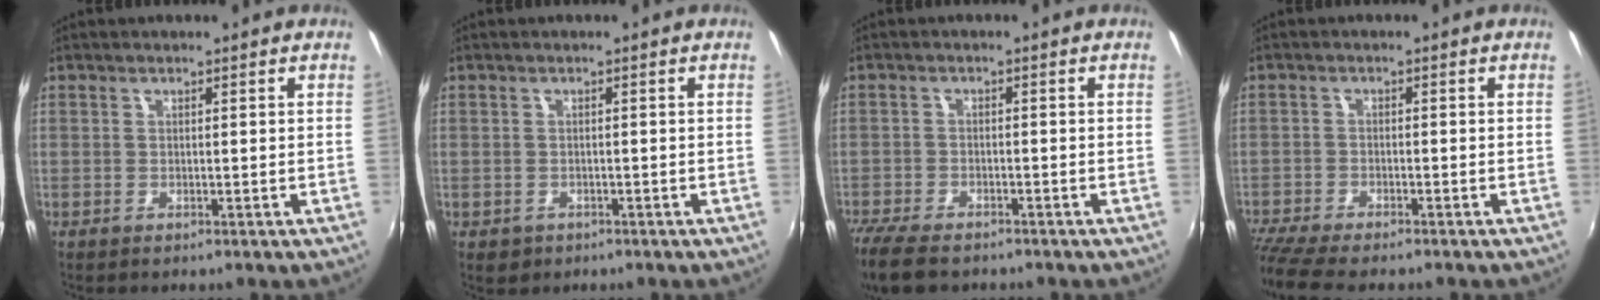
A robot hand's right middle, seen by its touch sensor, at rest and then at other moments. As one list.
[{"total": 2.2, "force": [-0.9, 1.8, 0.7], "torque": [-0.018, -0.004, -0.011]}, {"total": 9.1, "force": [-7.4, 2.9, 4.3], "torque": [-0.117, -0.036, -0.138]}, {"total": 7.8, "force": [-6.8, 1.0, 3.6], "torque": [-0.100, -0.037, -0.122]}]